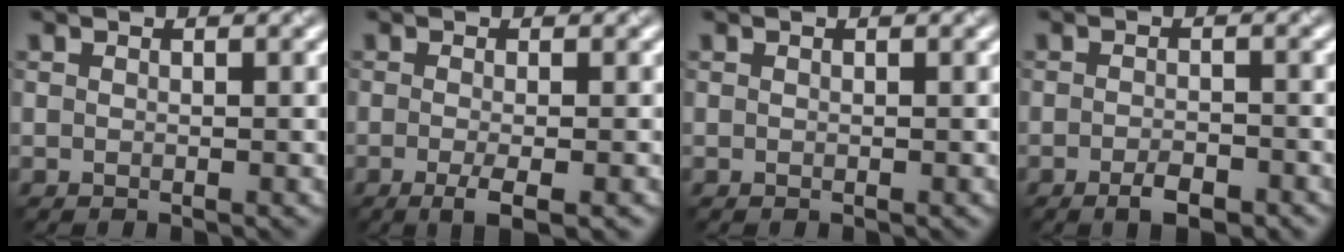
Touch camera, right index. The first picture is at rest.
{"total": 2.9, "force": [-1.1, 0.6, 2.5], "torque": [-0.042, -0.005, -0.022]}
{"total": 0.0}
{"total": 2.5, "force": [-1.5, 0.8, 1.8], "torque": [-0.031, -0.002, -0.026]}